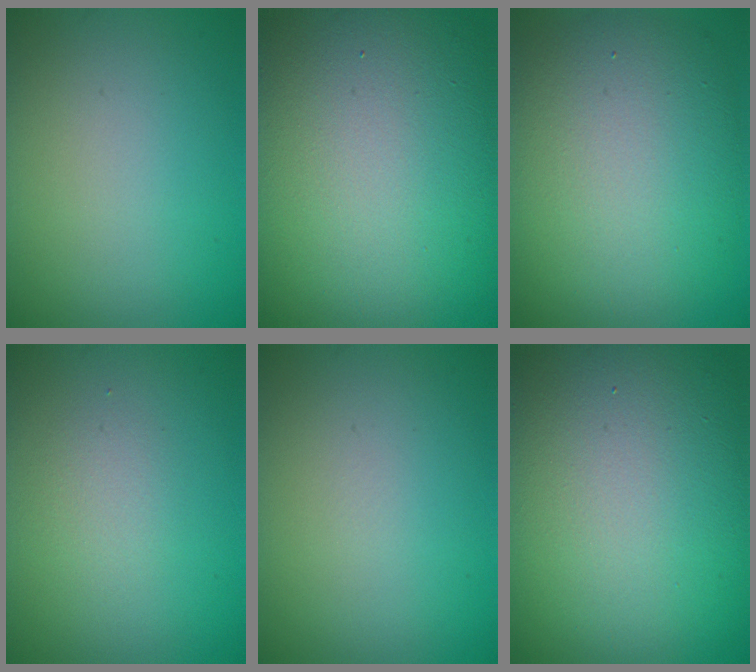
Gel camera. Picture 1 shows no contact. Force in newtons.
{"total": 18.7, "press": 18.7, "slide": 1.1}
{"total": 11.4, "press": 11.4, "slide": 0.8}
{"total": 1.5, "press": 1.5, "slide": 0.1}
{"total": 0.0}
{"total": 18.7, "press": 18.7, "slide": 1.1}